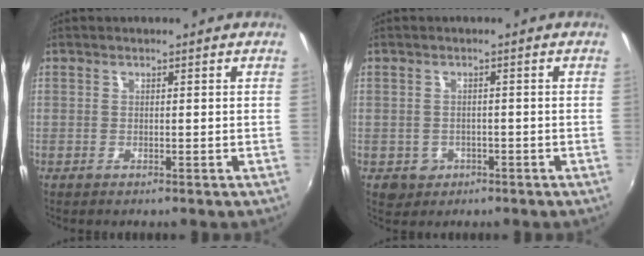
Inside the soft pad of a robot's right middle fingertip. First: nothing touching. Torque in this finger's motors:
{"motor_torque": [0.22, 0.00, 0.00, 0.01]}